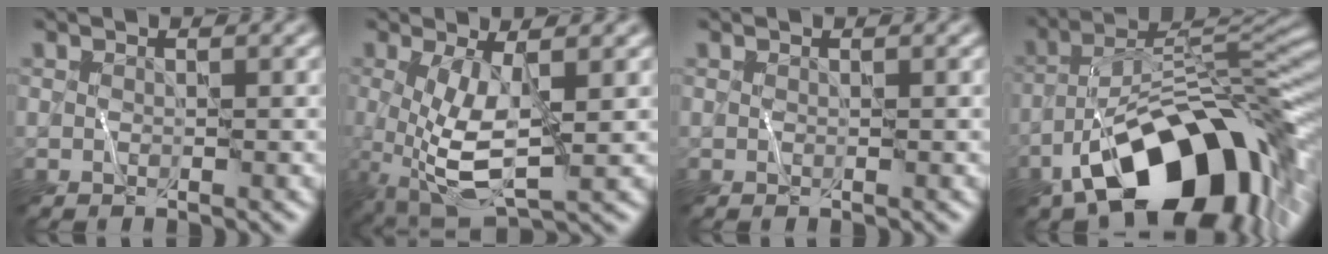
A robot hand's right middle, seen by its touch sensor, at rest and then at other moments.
{"total": 6.0, "force": [-0.3, 2.2, 5.6], "torque": [-0.129, -0.014, -0.002]}
{"total": 0.0}
{"total": 14.8, "force": [-7.7, 7.2, 10.4], "torque": [-0.138, 0.014, -0.140]}